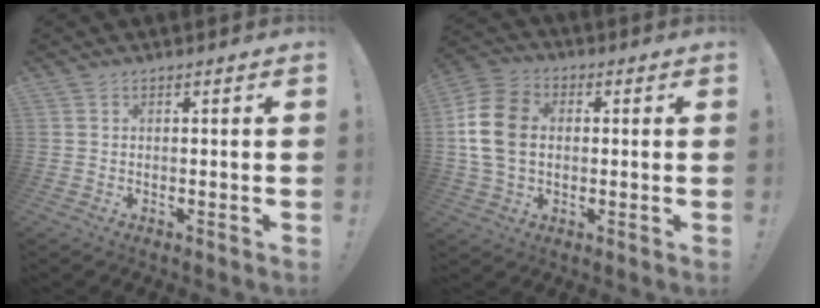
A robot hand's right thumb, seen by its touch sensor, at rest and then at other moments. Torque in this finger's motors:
{"motor_torque": [0.09, 0.58, 0.76, -0.10, 0.11]}